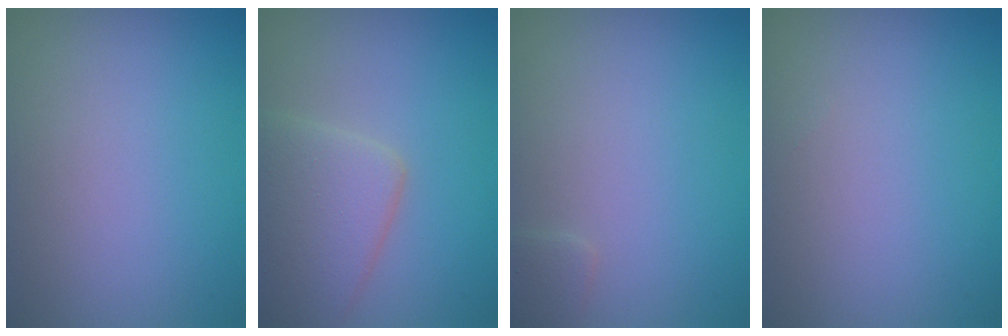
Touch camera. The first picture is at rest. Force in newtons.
{"total": 5.1, "press": 5.1, "slide": 0.3}
{"total": 1.0, "press": 1.0, "slide": 0.1}
{"total": 0.0}